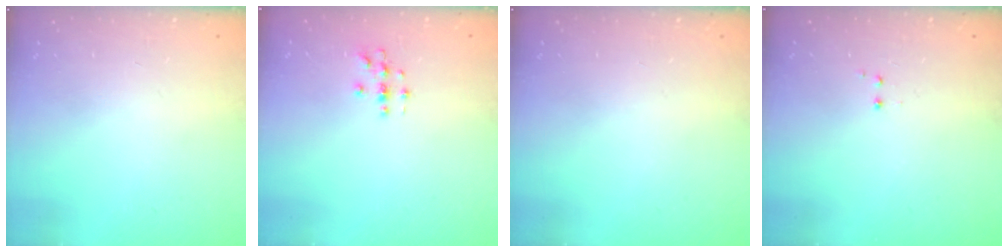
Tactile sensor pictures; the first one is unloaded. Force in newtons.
{"total": 2.9, "press": 2.9, "slide": 0.3}
{"total": 0.0}
{"total": 1.2, "press": 1.0, "slide": 0.6}